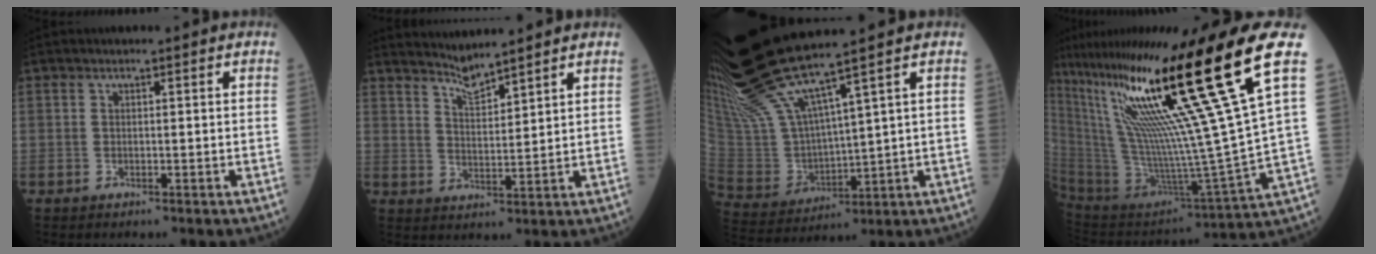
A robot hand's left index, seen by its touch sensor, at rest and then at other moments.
{"total": 4.6, "force": [4.5, -0.4, 1.2], "torque": [-0.030, -0.004, 0.089]}
{"total": 13.2, "force": [10.8, -0.7, 7.6], "torque": [-0.172, -0.009, 0.226]}
{"total": 29.1, "force": [16.1, -1.7, 24.2], "torque": [-0.428, -0.016, 0.278]}